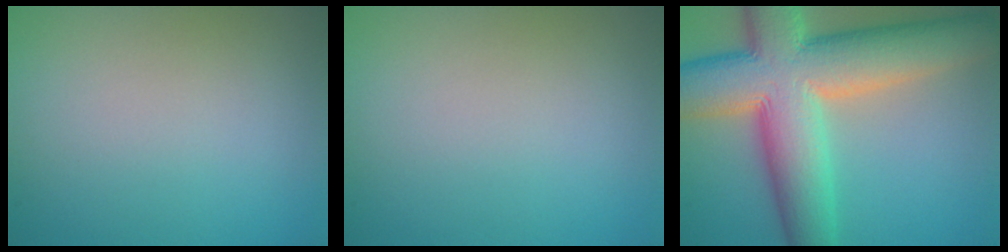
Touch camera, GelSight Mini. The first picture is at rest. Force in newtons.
{"total": 0.0}
{"total": 13.6, "press": 13.5, "slide": 0.7}